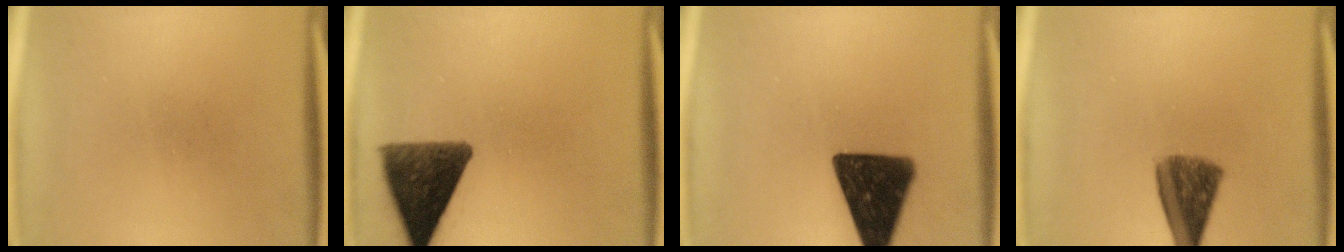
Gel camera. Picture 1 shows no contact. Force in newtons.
{"total": 11.3}
{"total": 16.3}
{"total": 8.4}